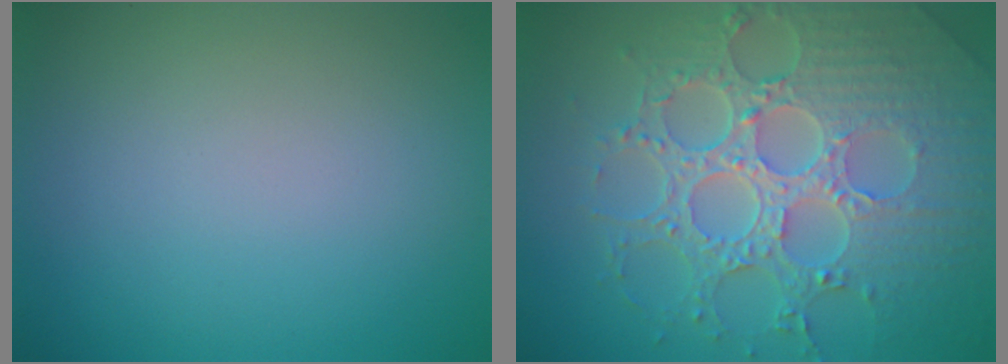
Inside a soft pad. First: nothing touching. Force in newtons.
{"total": 8.2, "press": 6.0, "slide": 5.5}